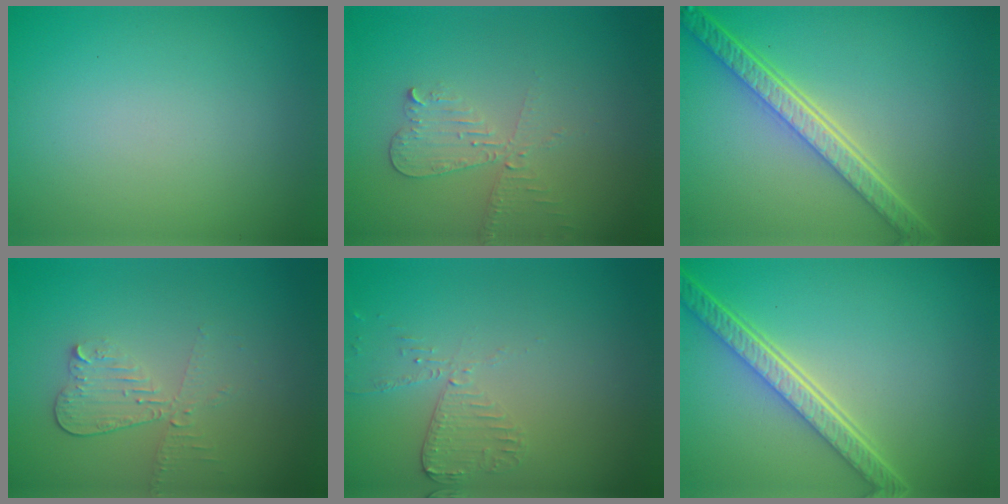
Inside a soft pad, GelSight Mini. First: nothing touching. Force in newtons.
{"total": 2.8, "press": 2.6, "slide": 0.9}
{"total": 5.6, "press": 4.2, "slide": 3.8}
{"total": 2.8, "press": 2.5, "slide": 1.3}
{"total": 1.9, "press": 1.9, "slide": 0.4}
{"total": 5.6, "press": 4.0, "slide": 3.9}